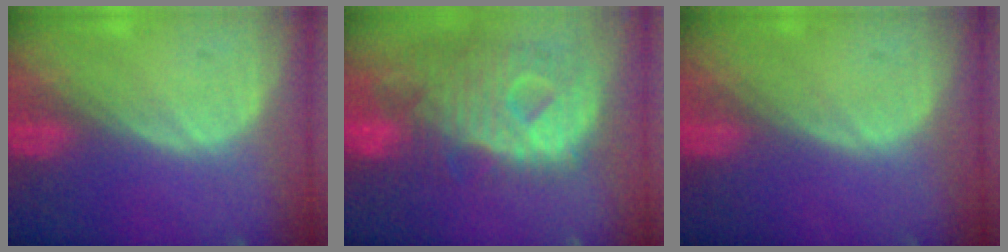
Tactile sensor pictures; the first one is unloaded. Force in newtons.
{"total": 12.6, "press": 10.8, "slide": 6.5}
{"total": 0.0}